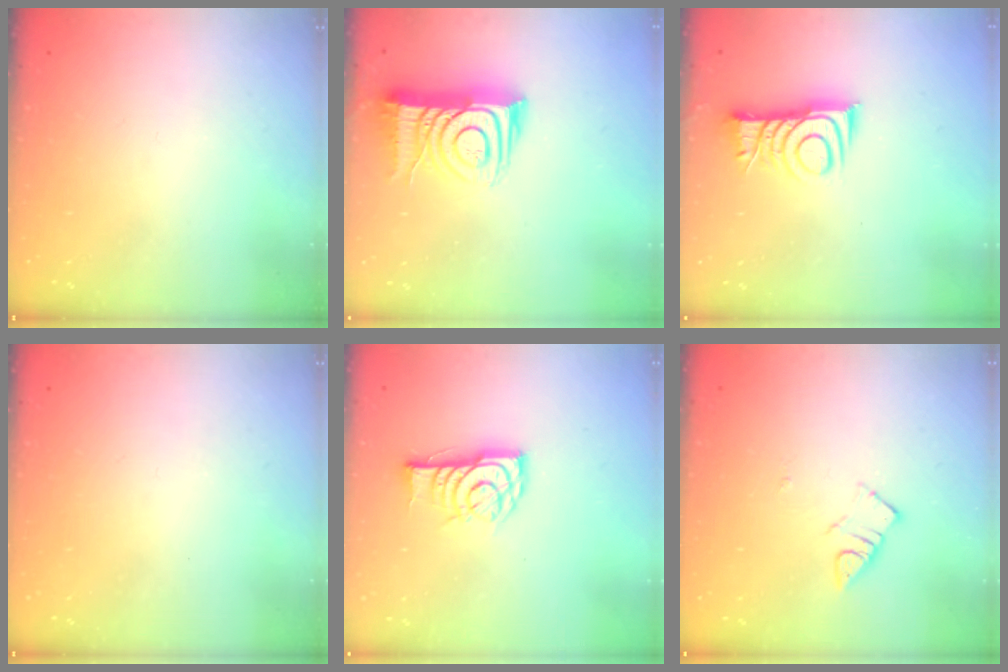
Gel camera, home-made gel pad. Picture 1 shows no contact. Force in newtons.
{"total": 12.9, "press": 12.8, "slide": 1.1}
{"total": 8.8, "press": 8.8, "slide": 0.1}
{"total": 1.8, "press": 1.8, "slide": 0.4}
{"total": 11.5, "press": 11.4, "slide": 0.5}
{"total": 2.8, "press": 2.7, "slide": 0.3}